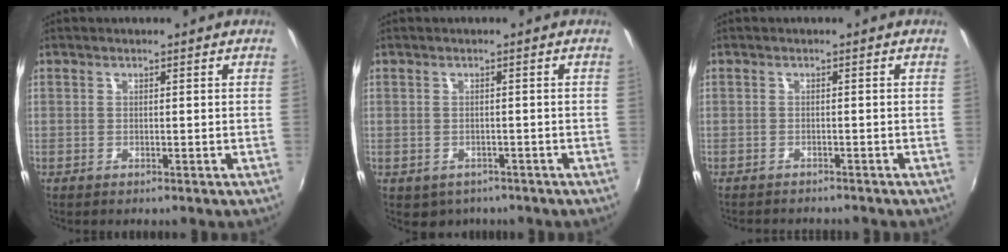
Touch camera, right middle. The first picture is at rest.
{"total": 2.6, "force": [-1.4, 2.0, 0.7], "torque": [-0.020, -0.006, -0.015]}
{"total": 3.4, "force": [-3.2, 0.6, 1.0], "torque": [-0.026, -0.013, -0.049]}